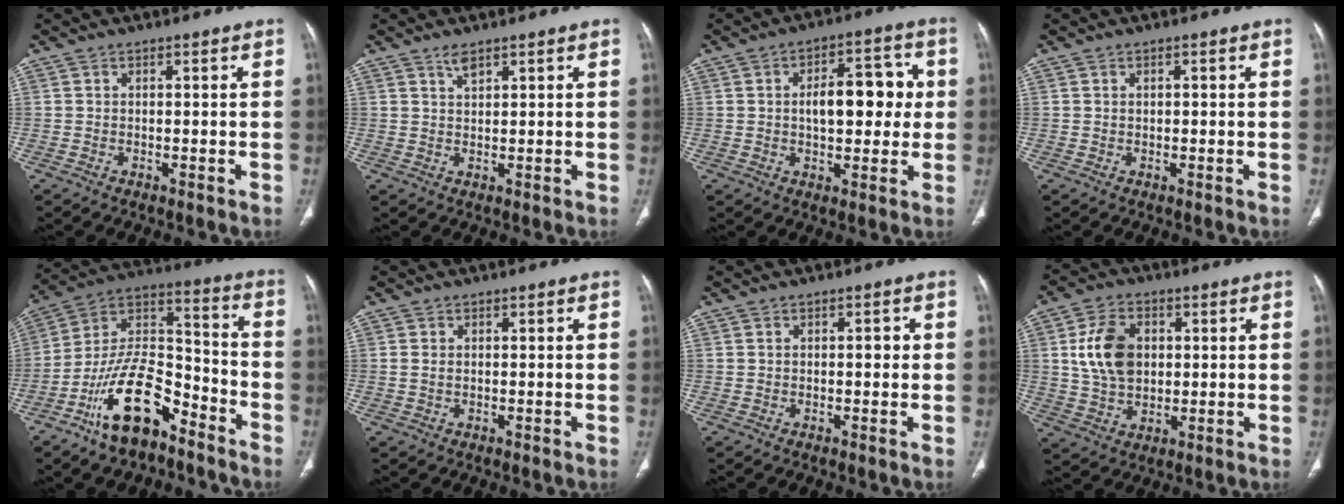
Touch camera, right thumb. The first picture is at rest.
{"total": 2.0, "force": [1.6, 0.6, 1.1], "torque": [-0.014, -0.004, 0.031]}
{"total": 11.8, "force": [1.1, 6.4, 9.9], "torque": [-0.111, 0.023, 0.016]}
{"total": 0.6, "force": [0.1, 0.4, 0.5], "torque": [-0.012, 0.002, 0.005]}
{"total": 17.9, "force": [-10.9, 8.2, 11.5], "torque": [-0.183, 0.089, -0.202]}
{"total": 1.2, "force": [0.1, 0.8, 0.8], "torque": [-0.021, 0.003, 0.006]}
{"total": 1.5, "force": [0.1, 0.8, 1.3], "torque": [-0.014, 0.003, 0.000]}
{"total": 10.7, "force": [1.9, 7.6, 7.4], "torque": [-0.120, -0.002, 0.039]}